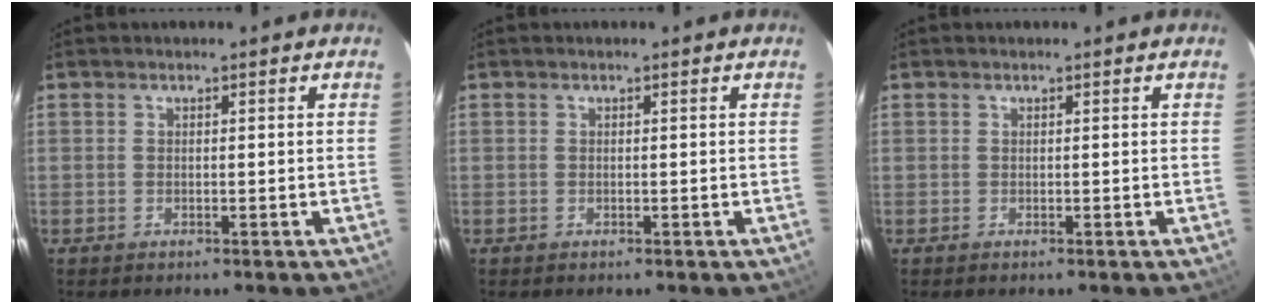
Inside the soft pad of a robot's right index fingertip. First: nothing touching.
{"total": 0.0}
{"total": 0.0}